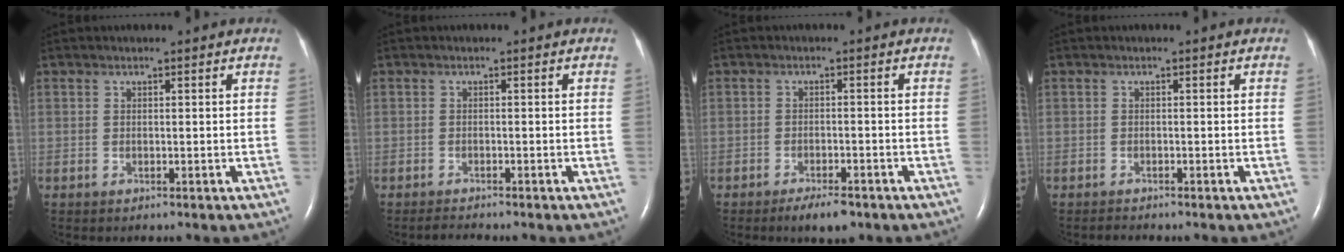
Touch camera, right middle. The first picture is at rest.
{"total": 1.1, "force": [-1.1, -0.1, 0.1], "torque": [-0.012, -0.007, -0.018]}
{"total": 3.9, "force": [-2.8, 1.1, 2.5], "torque": [-0.044, -0.003, -0.042]}
{"total": 0.7, "force": [-0.7, 0.0, -0.1], "torque": [-0.006, -0.005, -0.012]}